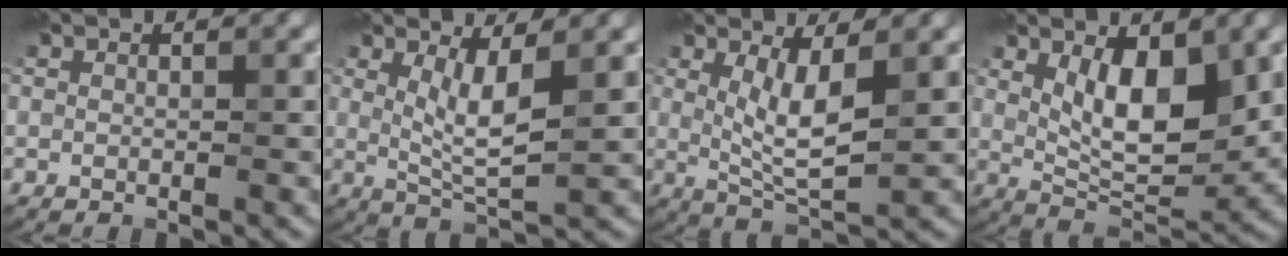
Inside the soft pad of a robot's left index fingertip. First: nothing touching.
{"total": 4.0, "force": [1.0, 0.8, 3.8], "torque": [-0.074, -0.012, 0.025]}
{"total": 4.6, "force": [0.9, 1.2, 4.4], "torque": [-0.081, -0.012, 0.023]}
{"total": 6.8, "force": [2.0, 2.9, 5.8], "torque": [-0.094, -0.009, 0.039]}